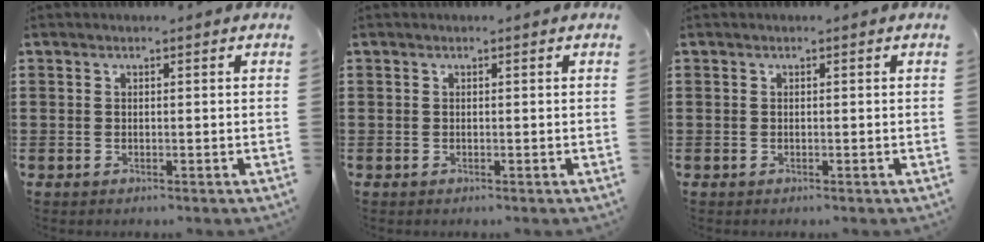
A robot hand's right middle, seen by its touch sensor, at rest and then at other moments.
{"total": 0.0}
{"total": 0.0}